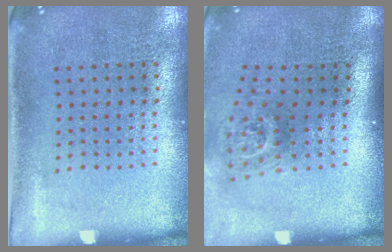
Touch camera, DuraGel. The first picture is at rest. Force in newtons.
{"total": 1.9, "press": 1.2, "slide": 1.4}